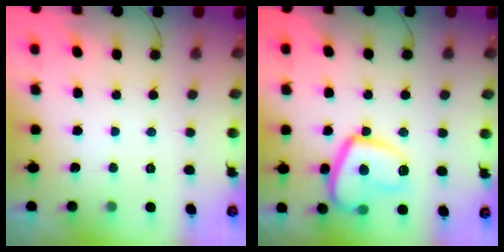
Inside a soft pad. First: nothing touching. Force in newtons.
{"total": 14.2, "press": 14.2, "slide": 1.3}